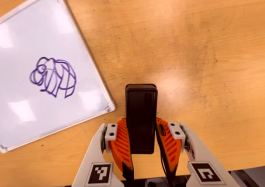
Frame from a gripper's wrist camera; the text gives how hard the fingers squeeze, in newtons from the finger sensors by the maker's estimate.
{"total": 6.0, "left": 4.3, "right": 7.8}